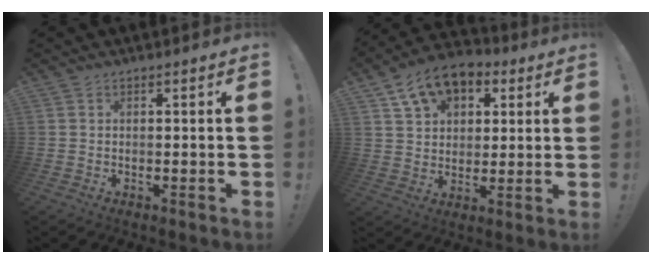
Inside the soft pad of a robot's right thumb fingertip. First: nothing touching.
{"total": 12.2, "force": [6.6, 8.4, 5.9], "torque": [-0.100, -0.024, 0.129]}